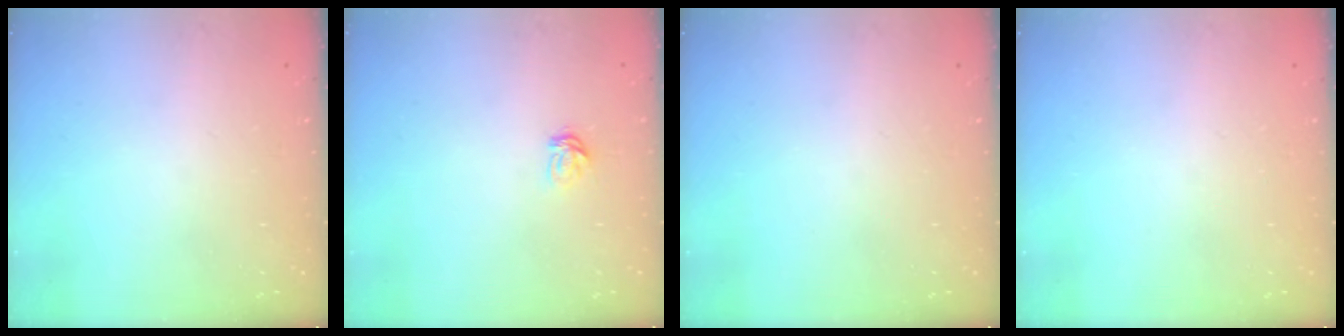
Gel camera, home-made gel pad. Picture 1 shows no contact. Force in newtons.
{"total": 3.7, "press": 3.7, "slide": 0.4}
{"total": 0.0}
{"total": 0.0}